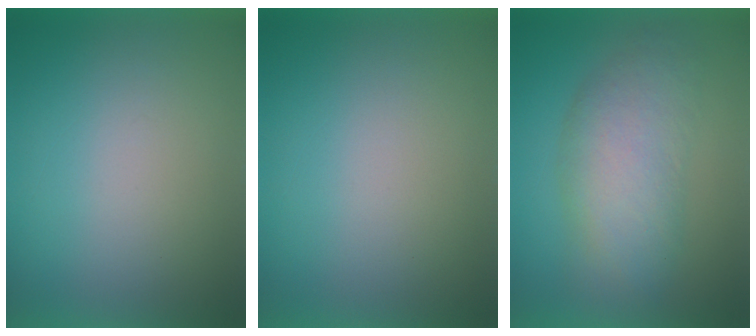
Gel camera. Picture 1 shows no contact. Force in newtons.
{"total": 0.0}
{"total": 7.1}